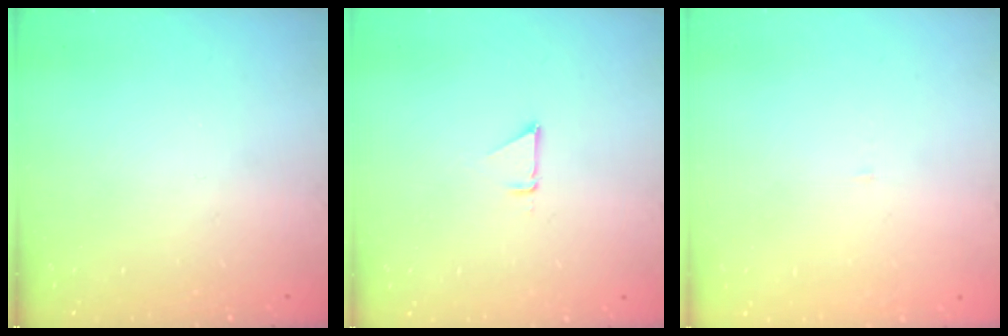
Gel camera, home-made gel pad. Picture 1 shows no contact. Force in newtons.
{"total": 2.5, "press": 2.5, "slide": 0.1}
{"total": 3.0, "press": 3.0, "slide": 0.2}